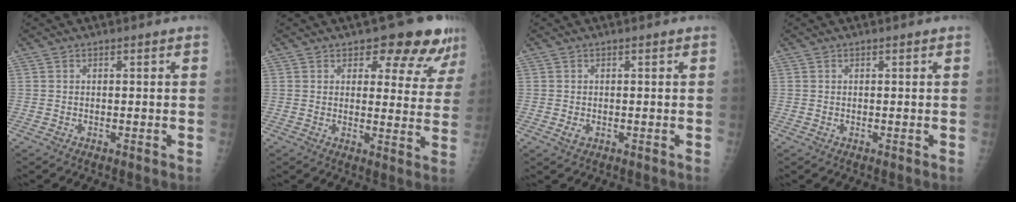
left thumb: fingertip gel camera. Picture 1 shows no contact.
{"total": 11.4, "force": [8.5, 5.2, 5.5], "torque": [-0.016, -0.046, 0.092]}
{"total": 1.4, "force": [-0.3, 1.0, 0.9], "torque": [-0.016, -0.003, -0.003]}
{"total": 0.0}